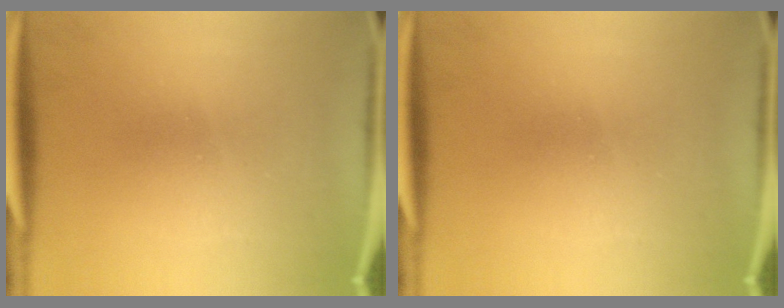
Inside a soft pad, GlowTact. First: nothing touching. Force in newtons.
{"total": 0.0}